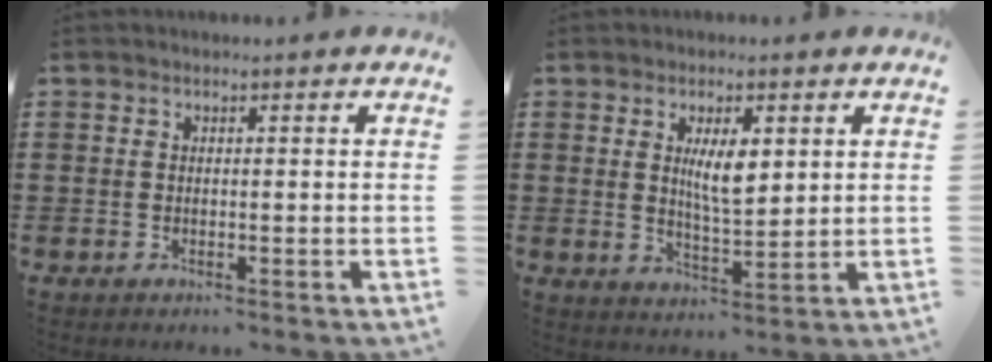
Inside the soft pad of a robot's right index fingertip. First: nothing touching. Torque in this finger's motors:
{"motor_torque": [0.36, -0.09, 0.19, 0.13]}